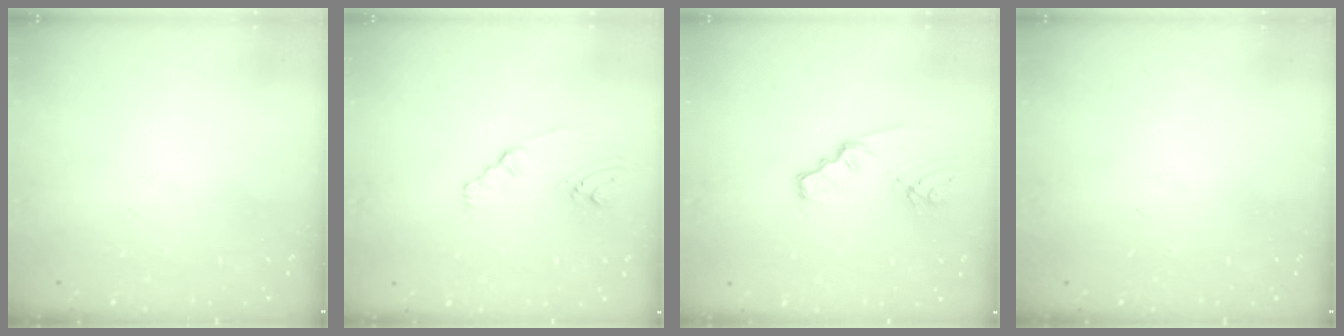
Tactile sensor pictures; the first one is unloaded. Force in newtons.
{"total": 2.1, "press": 2.1, "slide": 0.4}
{"total": 2.7, "press": 2.7, "slide": 0.3}
{"total": 0.0}